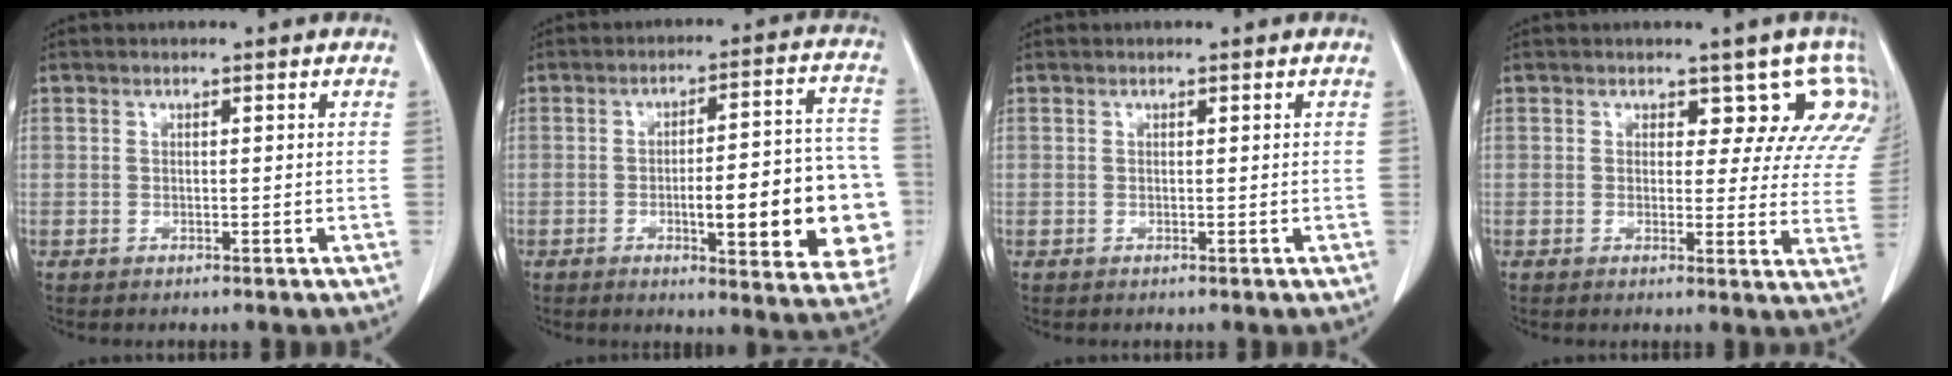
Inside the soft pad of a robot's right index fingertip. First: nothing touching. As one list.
[{"total": 19.0, "force": [-3.9, 4.0, 18.2], "torque": [-0.151, 0.029, -0.033]}, {"total": 0.0}, {"total": 8.7, "force": [6.8, 4.4, 3.0], "torque": [-0.003, -0.010, 0.041]}]